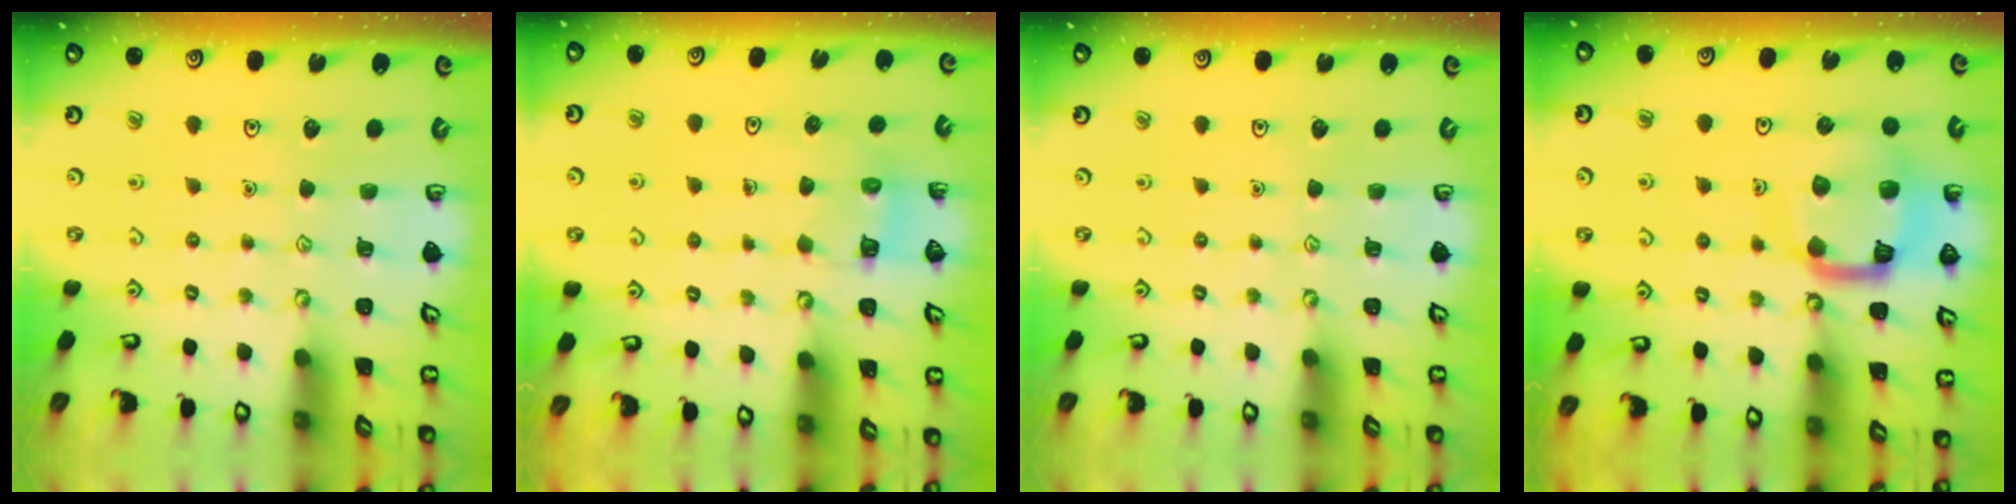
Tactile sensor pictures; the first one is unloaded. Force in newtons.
{"total": 3.8, "press": 3.8, "slide": 0.2}
{"total": 0.0}
{"total": 14.0, "press": 14.0, "slide": 1.2}